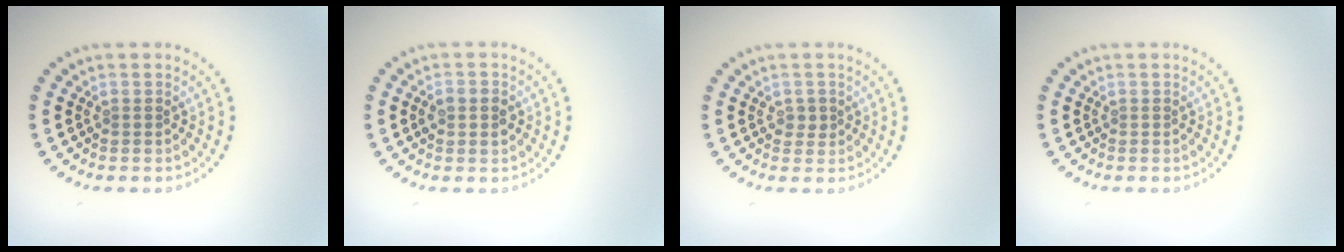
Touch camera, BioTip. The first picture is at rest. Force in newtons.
{"total": 2.5, "press": 2.5, "slide": 0.2}
{"total": 1.1, "press": 1.0, "slide": 0.3}
{"total": 0.0}